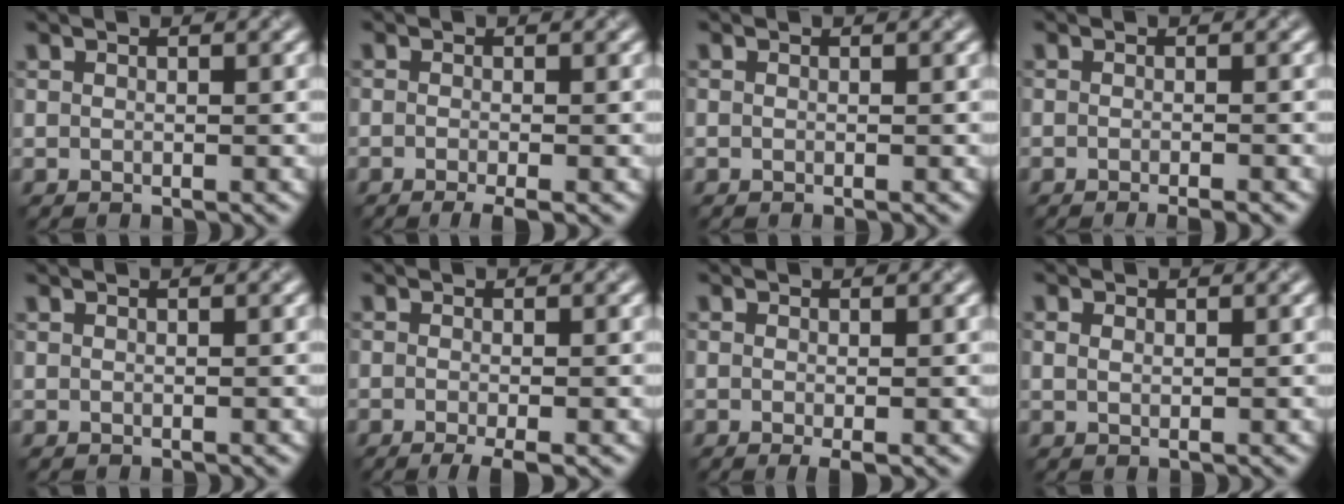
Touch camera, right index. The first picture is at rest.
{"total": 2.0, "force": [-1.2, 0.2, 1.5], "torque": [-0.023, 0.000, -0.015]}
{"total": 0.0}
{"total": 2.0, "force": [-1.2, 0.6, 1.6], "torque": [-0.005, 0.001, -0.013]}
{"total": 0.0}
{"total": 2.3, "force": [-1.4, 0.2, 1.8], "torque": [-0.027, 0.000, -0.016]}
{"total": 1.2, "force": [-0.7, 0.0, 1.0], "torque": [-0.014, 0.000, -0.003]}
{"total": 0.6, "force": [-0.1, 0.4, 0.4], "torque": [-0.005, 0.008, 0.009]}